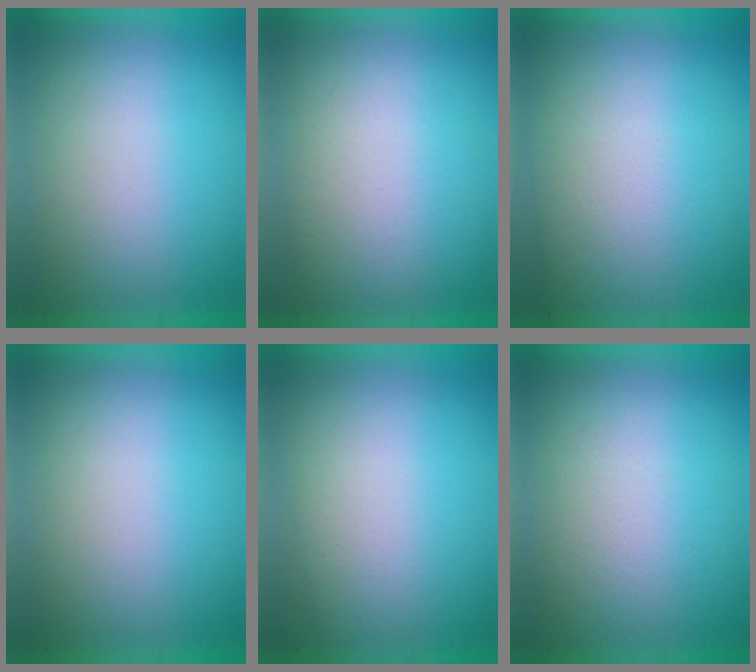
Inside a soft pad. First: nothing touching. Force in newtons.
{"total": 1.4}
{"total": 2.8}
{"total": 0.0}
{"total": 1.1}
{"total": 4.1}